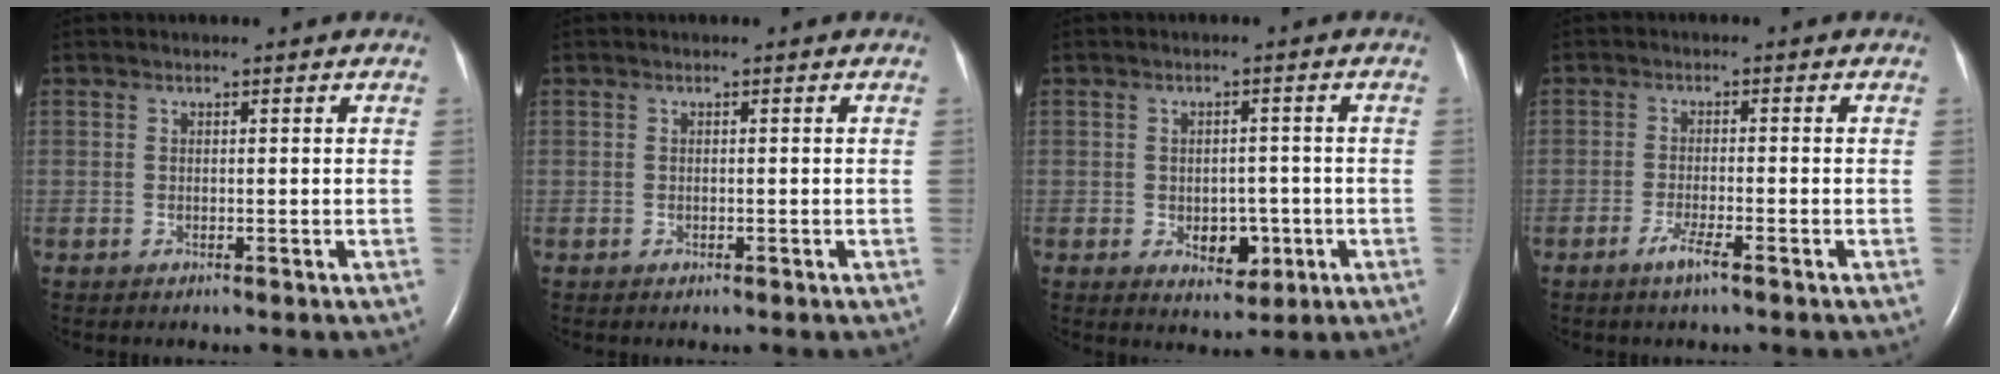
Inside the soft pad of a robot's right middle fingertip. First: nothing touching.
{"total": 0.0}
{"total": 4.4, "force": [-1.3, 2.9, 3.1], "torque": [-0.038, 0.004, -0.008]}
{"total": 2.8, "force": [-1.9, 0.0, 2.2], "torque": [-0.049, -0.006, -0.037]}